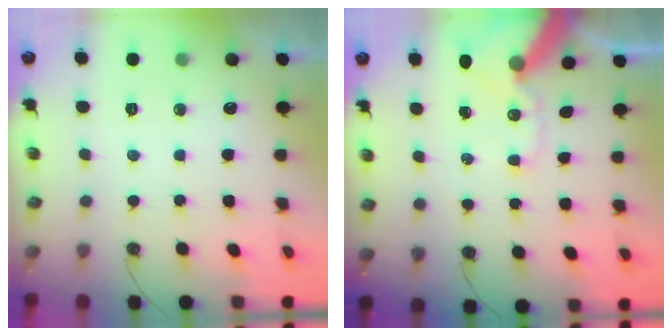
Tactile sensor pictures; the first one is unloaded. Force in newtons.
{"total": 12.2, "press": 12.1, "slide": 1.6}